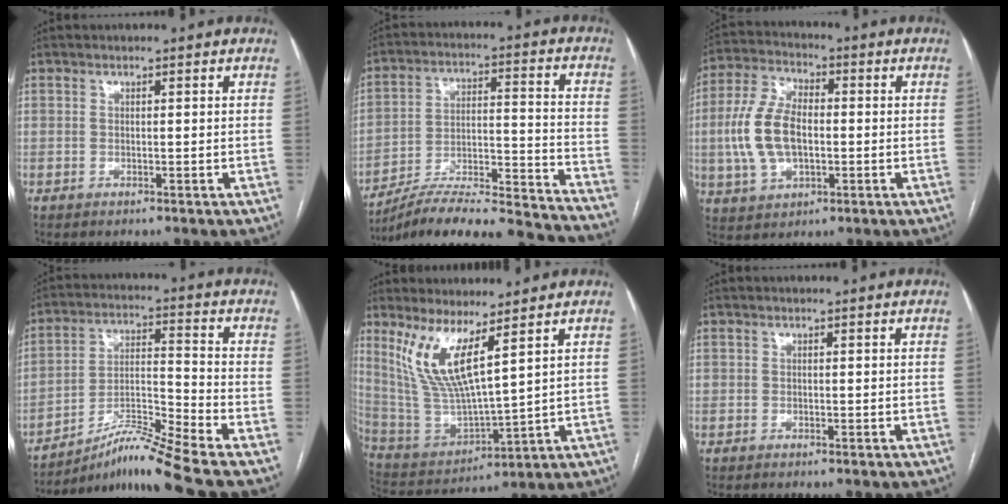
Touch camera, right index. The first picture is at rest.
{"total": 26.1, "force": [-24.2, 0.4, 9.8], "torque": [-0.113, -0.002, -0.355]}
{"total": 11.7, "force": [-0.8, 6.4, 9.7], "torque": [-0.222, 0.018, -0.012]}
{"total": 11.0, "force": [-9.1, -2.5, 5.7], "torque": [-0.111, -0.002, -0.159]}
{"total": 11.2, "force": [6.0, 1.6, 9.3], "torque": [-0.209, -0.014, 0.134]}
{"total": 0.0}